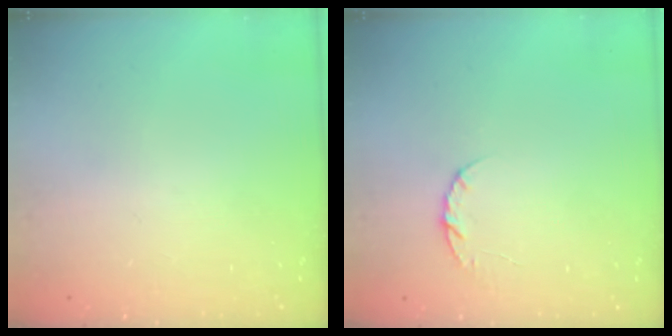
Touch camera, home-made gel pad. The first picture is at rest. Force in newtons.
{"total": 4.4, "press": 4.4, "slide": 0.6}